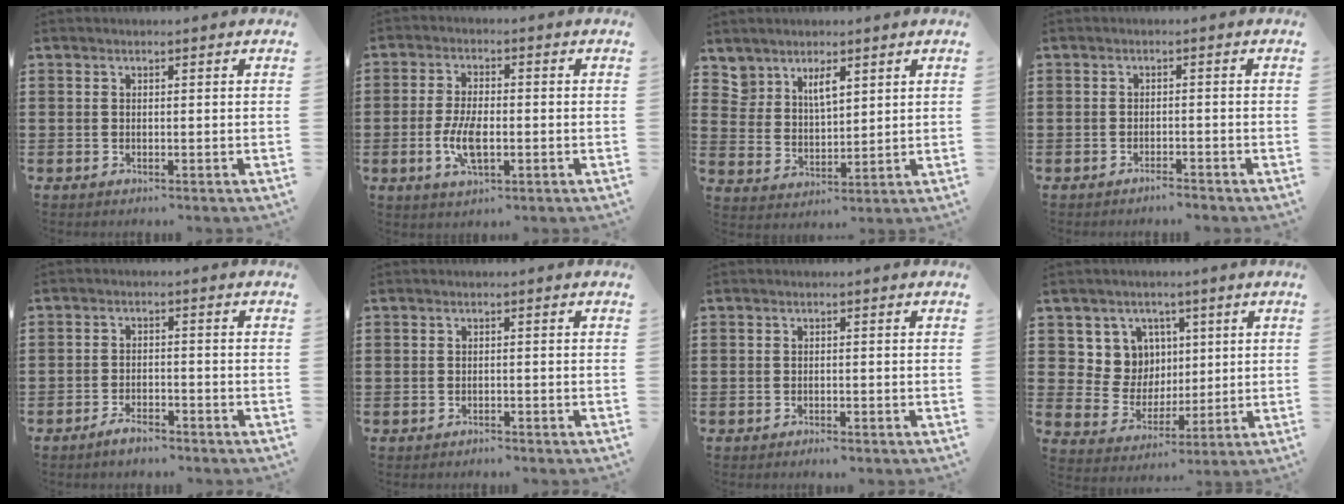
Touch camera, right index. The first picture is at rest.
{"total": 6.3, "force": [-1.5, 2.6, 5.5], "torque": [-0.123, -0.005, -0.031]}
{"total": 4.8, "force": [3.6, 2.4, 2.1], "torque": [-0.056, 0.000, 0.069]}
{"total": 1.5, "force": [-1.4, 0.2, 0.4], "torque": [-0.012, -0.001, -0.028]}
{"total": 2.9, "force": [-2.6, 0.6, 1.0], "torque": [-0.020, 0.005, -0.050]}
{"total": 0.9, "force": [-0.9, 0.1, -0.1], "torque": [-0.001, 0.002, -0.021]}
{"total": 0.9, "force": [-0.9, 0.1, 0.1], "torque": [-0.005, -0.001, -0.018]}
{"total": 7.7, "force": [2.8, 7.1, 1.2], "torque": [-0.058, -0.003, 0.055]}